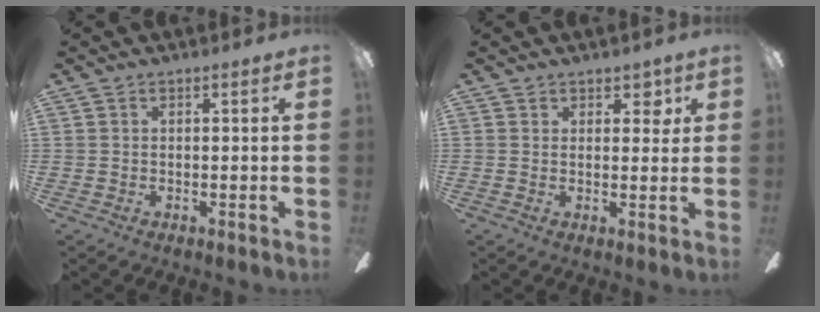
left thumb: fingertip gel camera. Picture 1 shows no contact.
{"total": 3.4, "force": [1.9, 1.9, 2.0], "torque": [-0.010, -0.006, 0.028]}